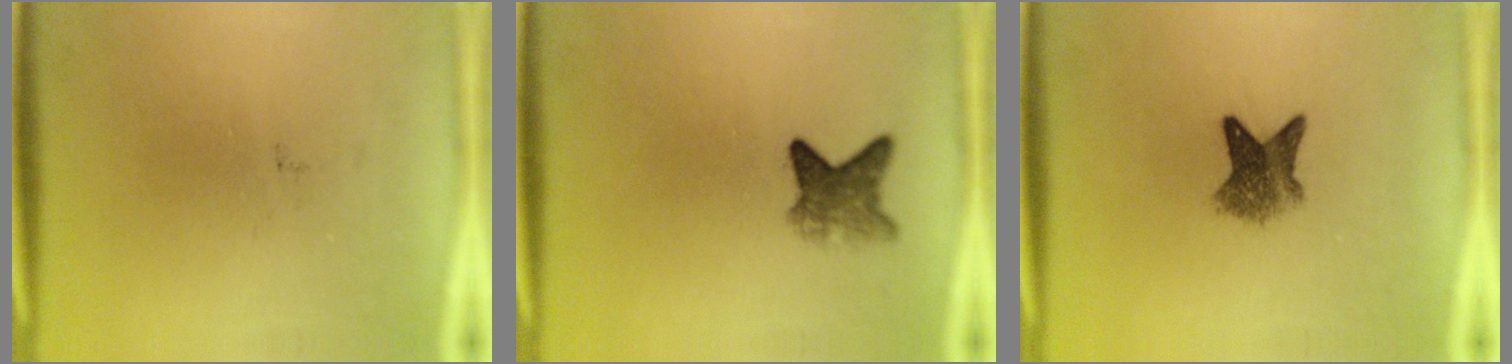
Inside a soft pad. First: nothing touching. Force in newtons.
{"total": 3.9}
{"total": 4.9}